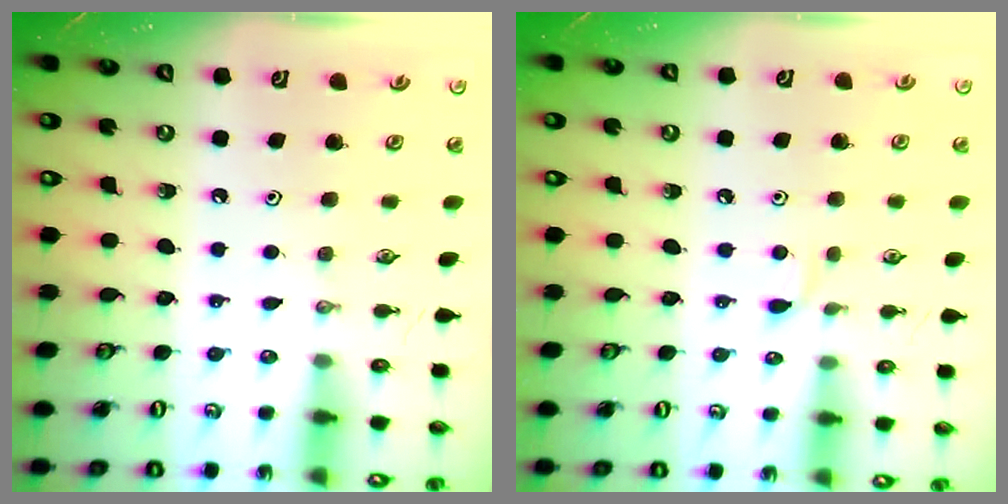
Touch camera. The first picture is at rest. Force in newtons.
{"total": 3.5, "press": 3.5, "slide": 0.4}